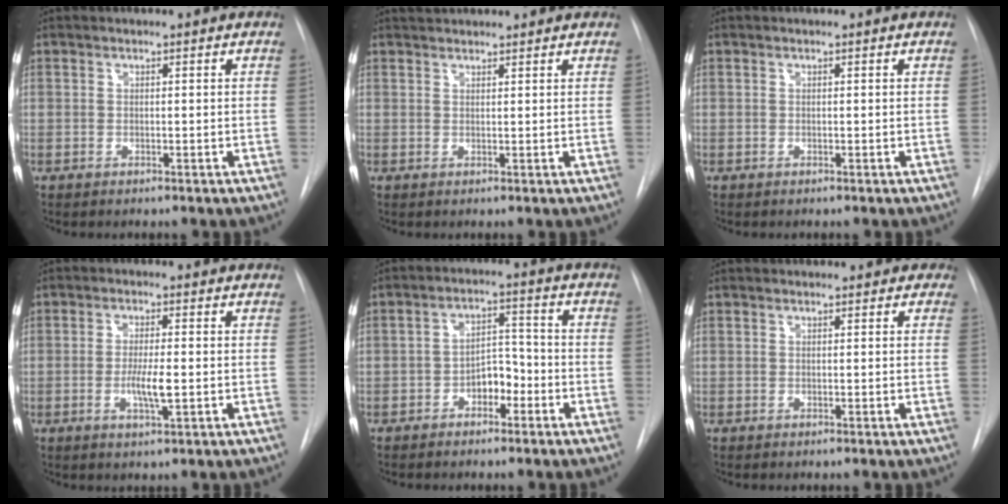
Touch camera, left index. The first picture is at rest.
{"total": 3.9, "force": [3.6, 0.7, 1.1], "torque": [-0.017, 0.034, 0.054]}
{"total": 0.0}
{"total": 4.4, "force": [-1.3, 0.5, 4.2], "torque": [-0.080, -0.011, -0.019]}
{"total": 5.0, "force": [-2.8, 2.7, 3.1], "torque": [-0.049, 0.015, -0.047]}
{"total": 1.2, "force": [0.7, 1.0, -0.1], "torque": [0.013, 0.000, -0.003]}